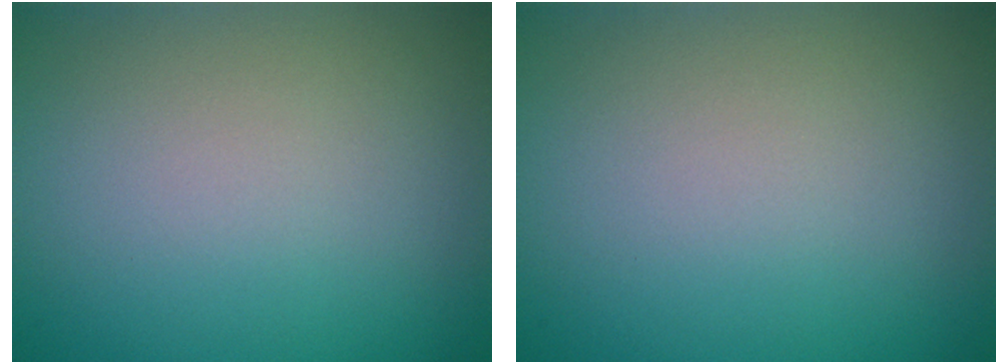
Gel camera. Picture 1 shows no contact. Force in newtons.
{"total": 0.0}